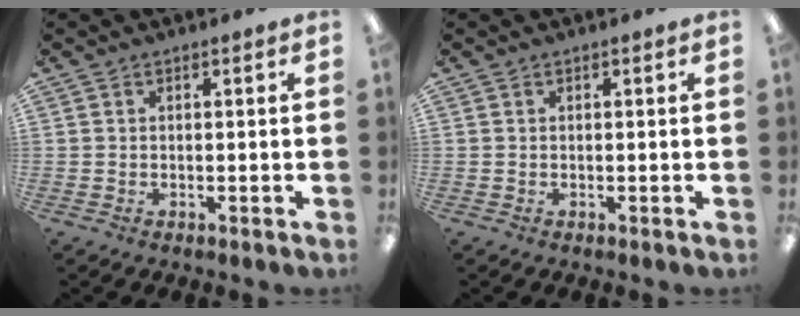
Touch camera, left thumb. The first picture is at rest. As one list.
[{"total": 0.0}]